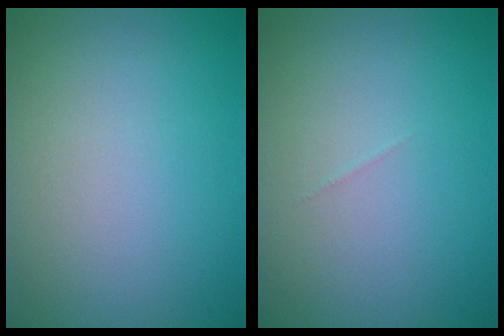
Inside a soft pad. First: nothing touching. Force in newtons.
{"total": 0.0}